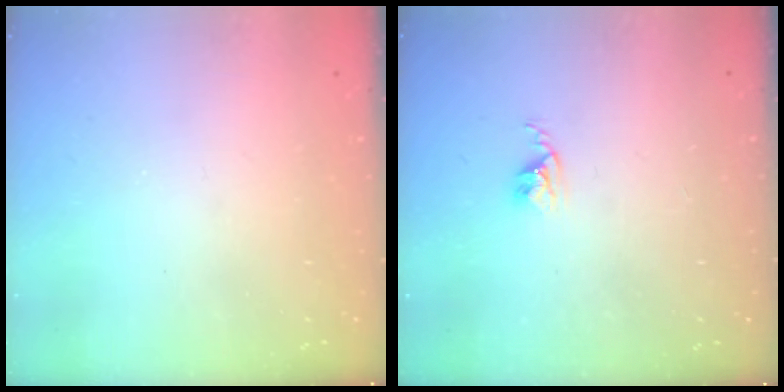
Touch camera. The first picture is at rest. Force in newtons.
{"total": 2.6, "press": 2.6, "slide": 0.4}